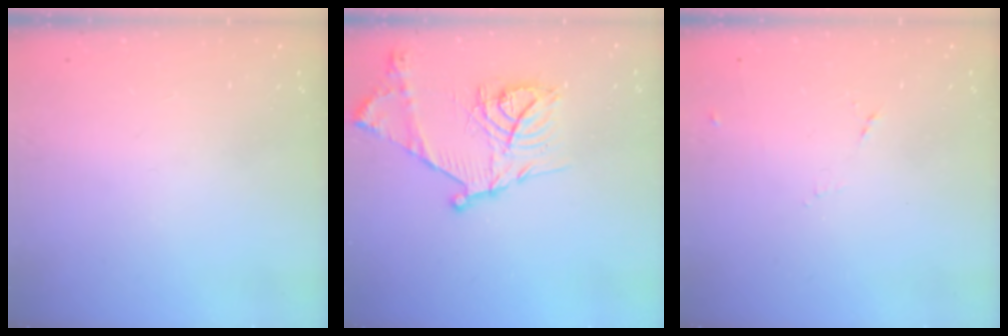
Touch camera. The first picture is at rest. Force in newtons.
{"total": 19.6, "press": 19.6, "slide": 1.5}
{"total": 4.4, "press": 4.3, "slide": 1.0}